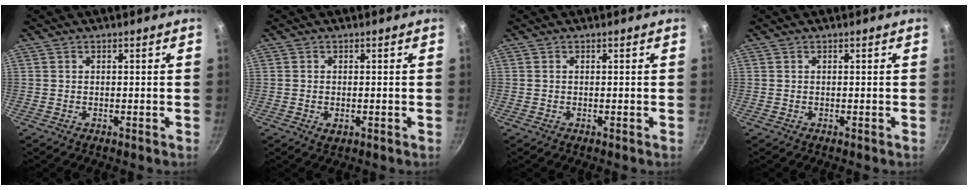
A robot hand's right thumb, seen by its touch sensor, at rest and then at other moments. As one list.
[{"total": 1.8, "force": [-0.4, 1.1, 1.4], "torque": [-0.023, -0.004, -0.006]}, {"total": 0.0}, {"total": 0.0}]